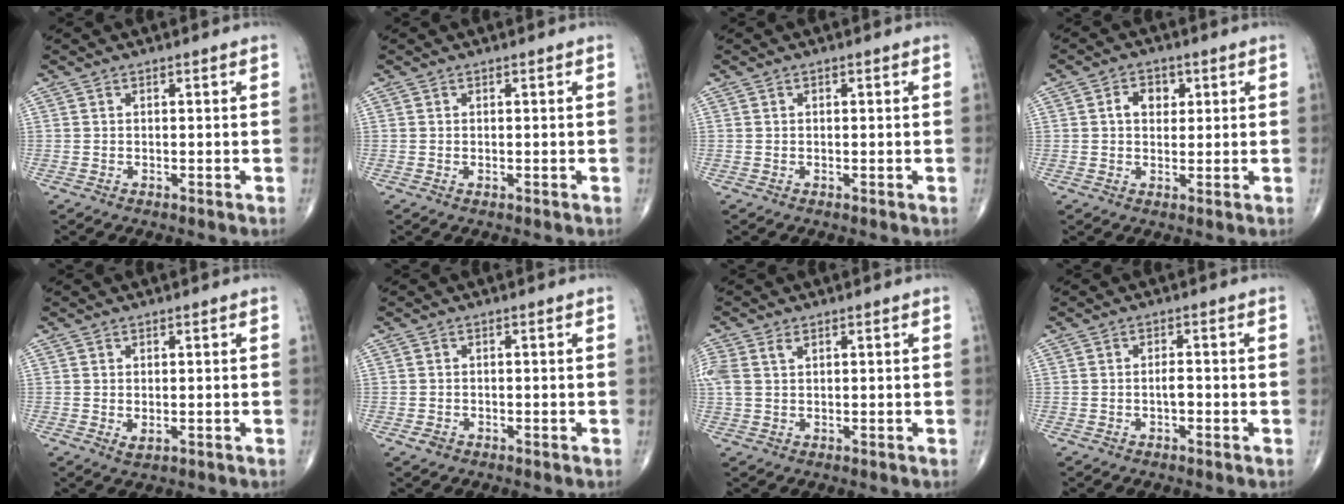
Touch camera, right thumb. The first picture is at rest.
{"total": 0.0}
{"total": 0.0}
{"total": 4.6, "force": [1.2, 3.6, 2.6], "torque": [-0.013, 0.000, 0.015]}
{"total": 1.5, "force": [-0.1, 0.8, 1.2], "torque": [-0.019, -0.004, 0.001]}
{"total": 1.2, "force": [-0.6, 0.8, 0.5], "torque": [-0.008, 0.002, -0.012]}
{"total": 4.5, "force": [1.7, 2.7, 3.1], "torque": [-0.091, 0.015, 0.042]}
{"total": 1.6, "force": [-0.5, 0.7, 1.4], "torque": [-0.016, 0.005, -0.011]}